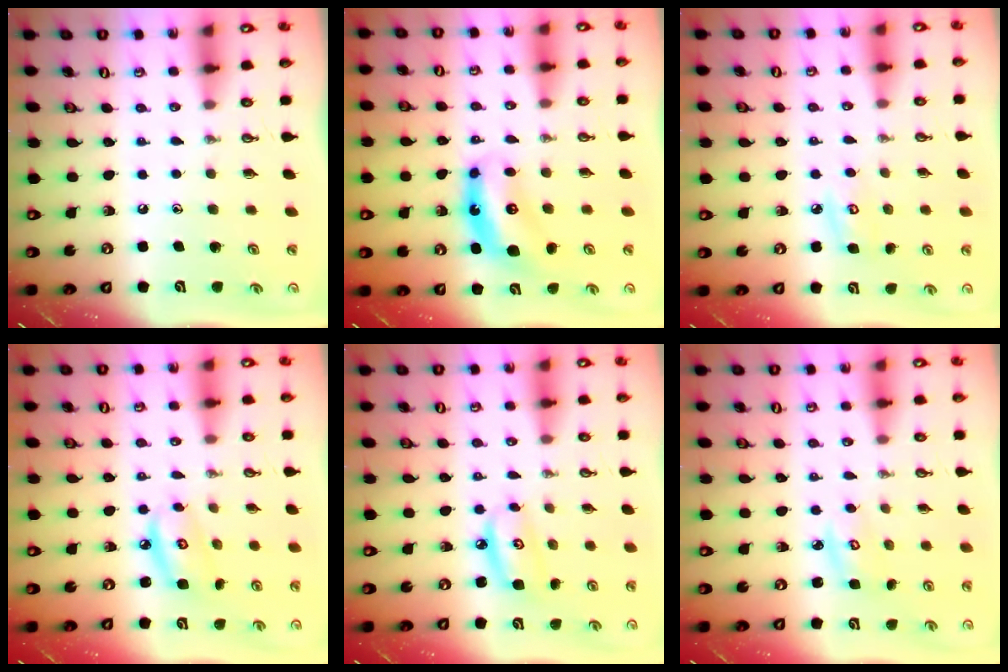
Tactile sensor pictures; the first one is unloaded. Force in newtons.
{"total": 6.7, "press": 6.7, "slide": 0.4}
{"total": 5.6, "press": 5.6, "slide": 0.4}
{"total": 6.7, "press": 6.6, "slide": 0.4}
{"total": 6.8, "press": 6.8, "slide": 0.5}
{"total": 3.5, "press": 3.5, "slide": 0.2}